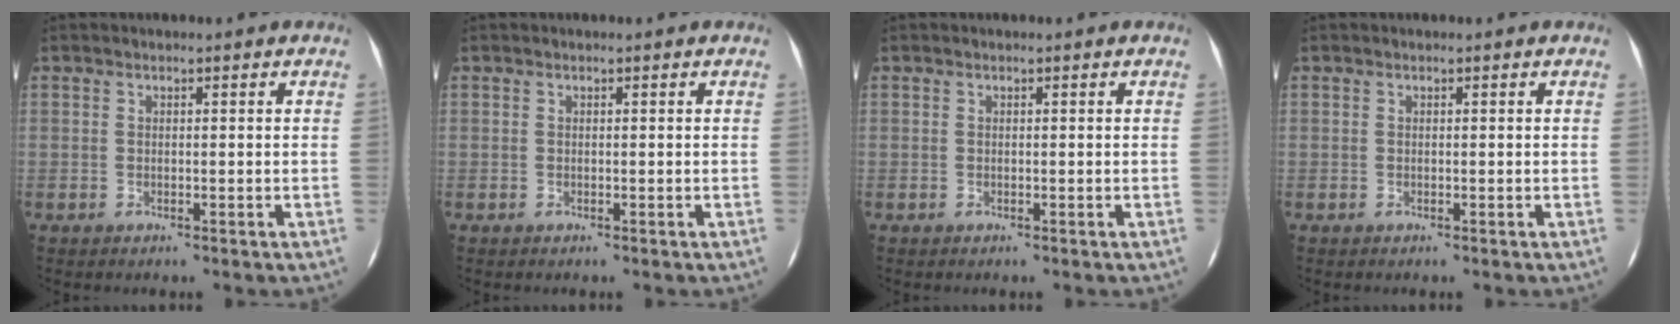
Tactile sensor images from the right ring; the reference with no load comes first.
{"total": 0.0}
{"total": 0.0}
{"total": 0.0}